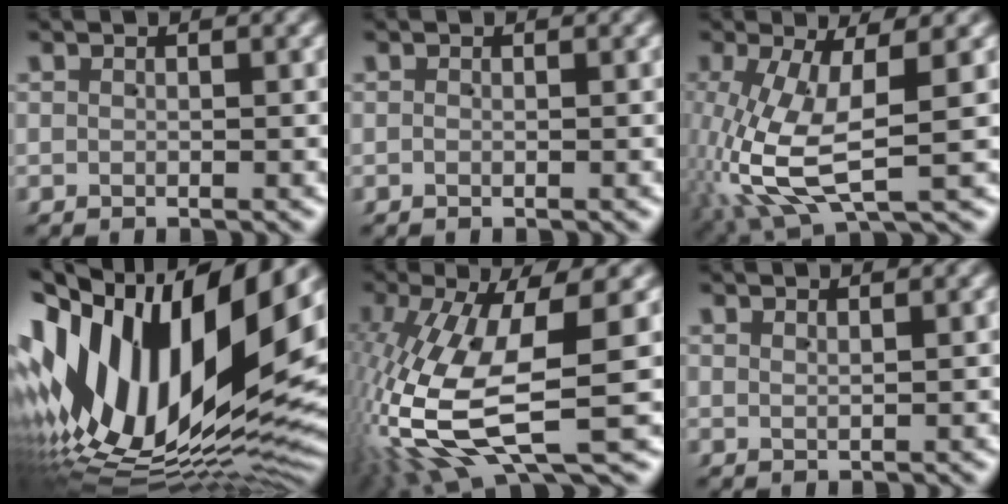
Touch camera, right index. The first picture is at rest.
{"total": 0.0}
{"total": 9.0, "force": [-1.1, 4.6, 7.7], "torque": [-0.172, -0.028, 0.003]}
{"total": 23.2, "force": [2.1, 14.7, 17.9], "torque": [-0.324, -0.004, 0.032]}
{"total": 11.5, "force": [-1.8, 5.5, 10.0], "torque": [-0.234, -0.037, -0.002]}
{"total": 0.9, "force": [0.9, -0.2, 0.2], "torque": [0.000, 0.005, 0.017]}